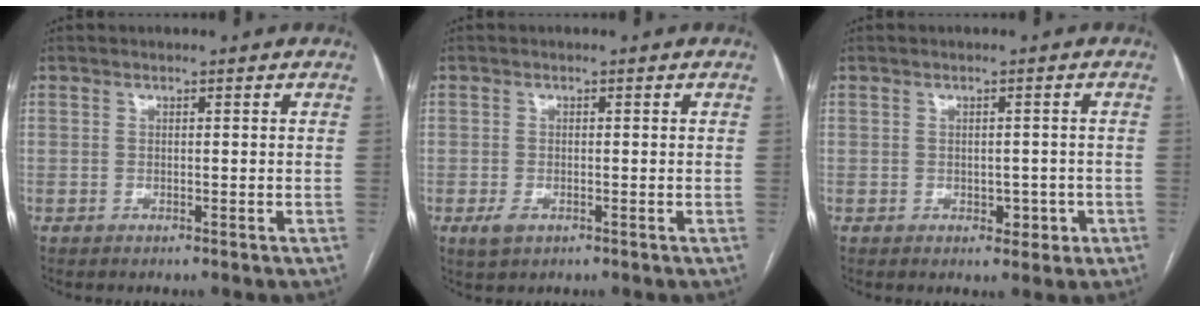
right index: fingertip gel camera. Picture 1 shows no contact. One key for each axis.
{"total": 2.1, "fx": -1.0, "fy": 1.3, "fz": 1.4, "tx": -0.027, "ty": 0.000, "tz": -0.009}
{"total": 2.8, "fx": -0.9, "fy": 1.9, "fz": 1.9, "tx": -0.017, "ty": 0.006, "tz": -0.004}